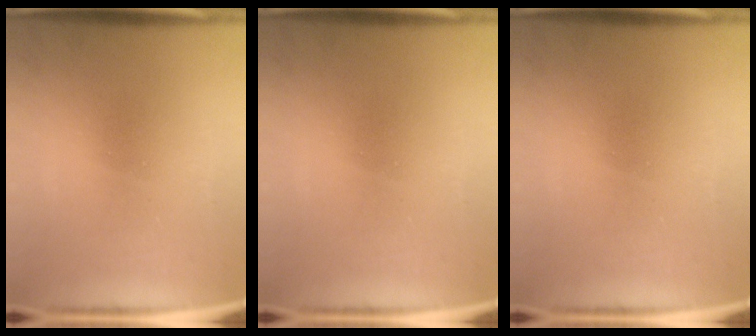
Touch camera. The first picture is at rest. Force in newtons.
{"total": 0.0}
{"total": 0.0}